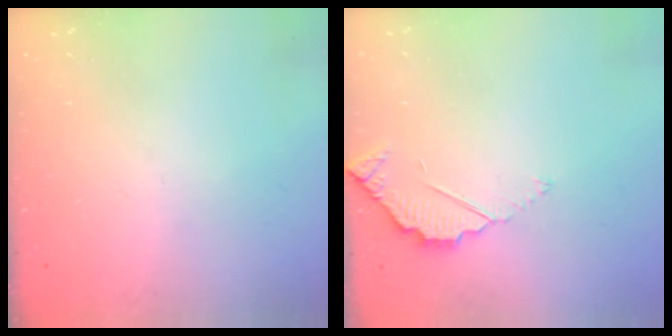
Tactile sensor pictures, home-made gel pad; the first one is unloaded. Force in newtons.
{"total": 3.2, "press": 3.2, "slide": 0.3}